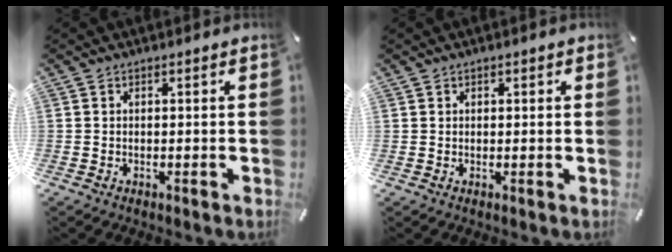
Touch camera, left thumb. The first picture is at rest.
{"total": 0.8, "force": [0.4, 0.7, 0.0], "torque": [0.002, 0.003, 0.007]}